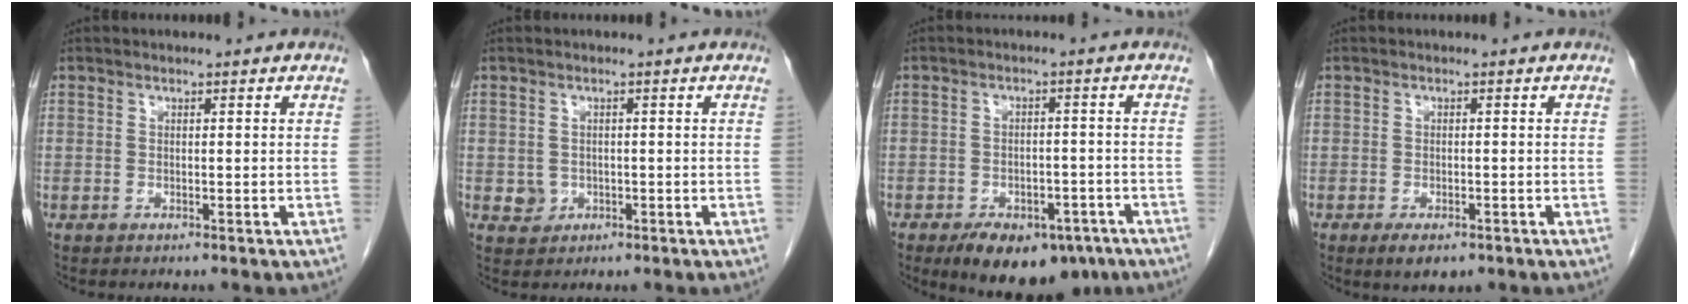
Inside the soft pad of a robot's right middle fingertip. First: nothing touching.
{"total": 2.0, "force": [-0.3, 1.9, 0.6], "torque": [-0.006, 0.004, 0.002]}
{"total": 12.1, "force": [-8.1, 6.3, 6.5], "torque": [-0.090, 0.004, -0.114]}
{"total": 3.7, "force": [-2.3, 1.6, 2.4], "torque": [-0.038, -0.005, -0.029]}